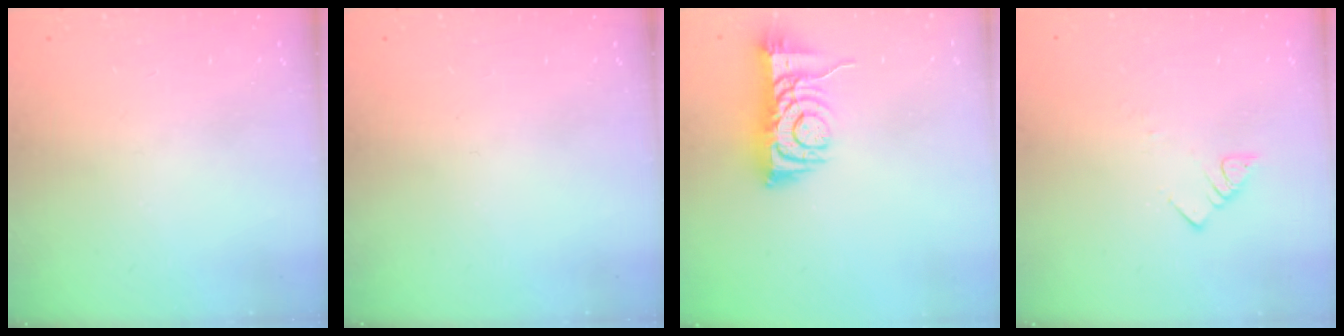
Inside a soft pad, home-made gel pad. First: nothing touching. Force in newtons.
{"total": 0.0}
{"total": 7.6, "press": 7.5, "slide": 1.2}
{"total": 2.8, "press": 2.8, "slide": 0.2}